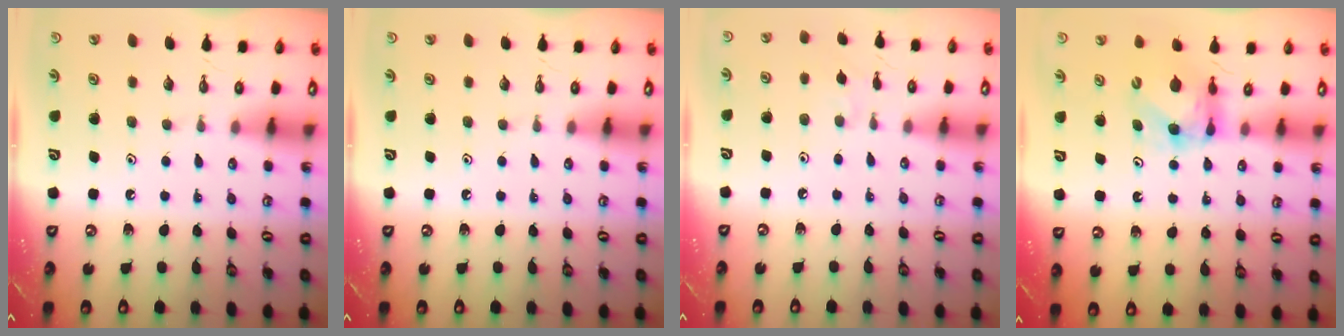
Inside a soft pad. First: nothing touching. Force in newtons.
{"total": 0.0}
{"total": 2.2, "press": 2.2, "slide": 0.5}
{"total": 6.1, "press": 6.1, "slide": 0.4}